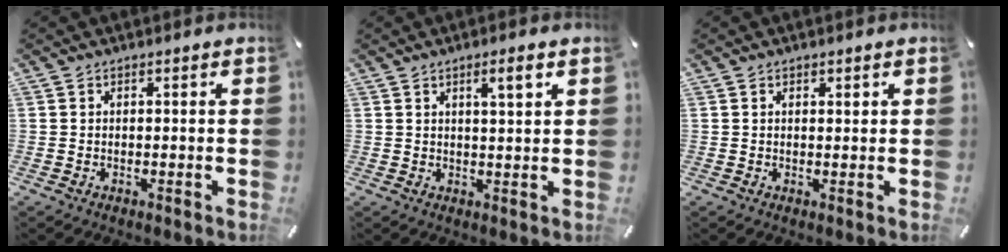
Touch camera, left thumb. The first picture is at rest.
{"total": 3.9, "force": [2.1, 0.6, 3.2], "torque": [-0.052, -0.004, 0.030]}
{"total": 0.9, "force": [0.4, 0.6, 0.6], "torque": [-0.011, 0.002, 0.007]}